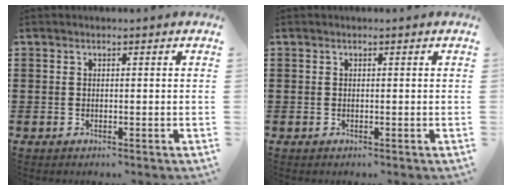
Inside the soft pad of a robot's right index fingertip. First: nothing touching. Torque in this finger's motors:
{"motor_torque": [0.03, 0.13, 0.00, 0.00]}